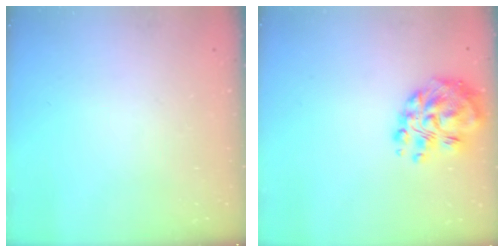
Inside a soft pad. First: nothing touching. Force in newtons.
{"total": 12.9, "press": 12.4, "slide": 3.6}